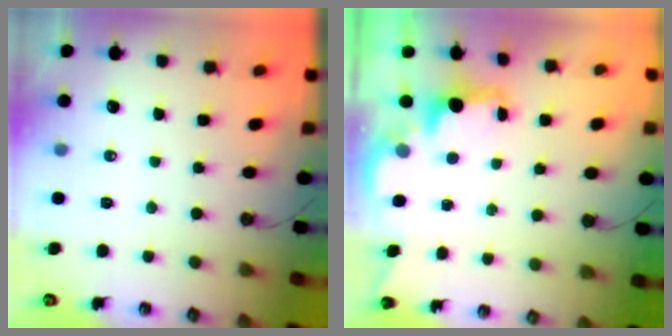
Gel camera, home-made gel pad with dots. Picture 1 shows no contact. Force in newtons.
{"total": 1.8, "press": 1.6, "slide": 0.7}